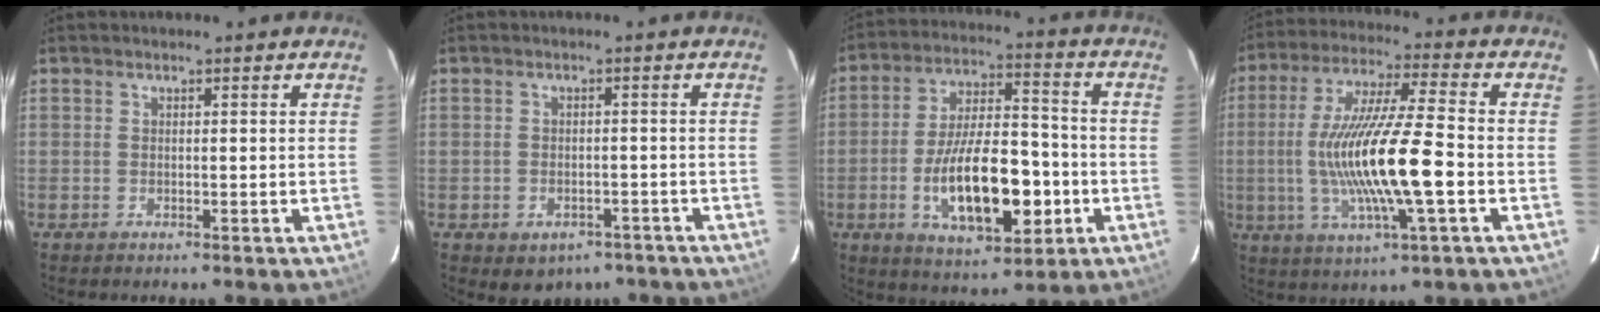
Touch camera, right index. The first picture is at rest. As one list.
[{"total": 8.0, "force": [-5.3, 5.2, 2.9], "torque": [-0.058, 0.007, -0.050]}, {"total": 17.9, "force": [-5.0, 7.4, 15.5], "torque": [-0.289, 0.001, -0.071]}, {"total": 17.4, "force": [-3.0, 1.7, 17.1], "torque": [-0.326, -0.008, -0.051]}]